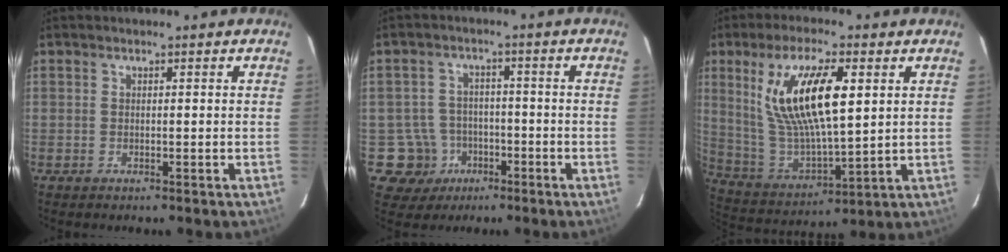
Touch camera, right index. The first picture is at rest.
{"total": 7.3, "force": [-3.1, 6.6, 0.0], "torque": [-0.015, 0.031, -0.043]}
{"total": 17.2, "force": [5.7, 5.7, 15.1], "torque": [-0.293, 0.000, 0.121]}